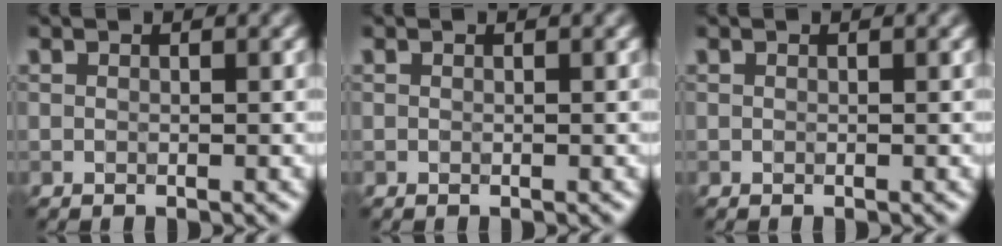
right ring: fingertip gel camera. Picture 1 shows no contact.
{"total": 0.0}
{"total": 0.0}